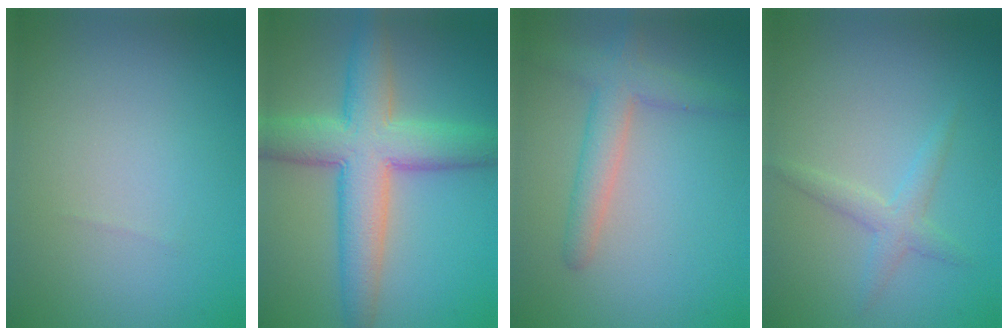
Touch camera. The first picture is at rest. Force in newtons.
{"total": 8.4, "press": 8.4, "slide": 0.4}
{"total": 3.5, "press": 3.5, "slide": 0.2}
{"total": 1.9, "press": 1.9, "slide": 0.1}